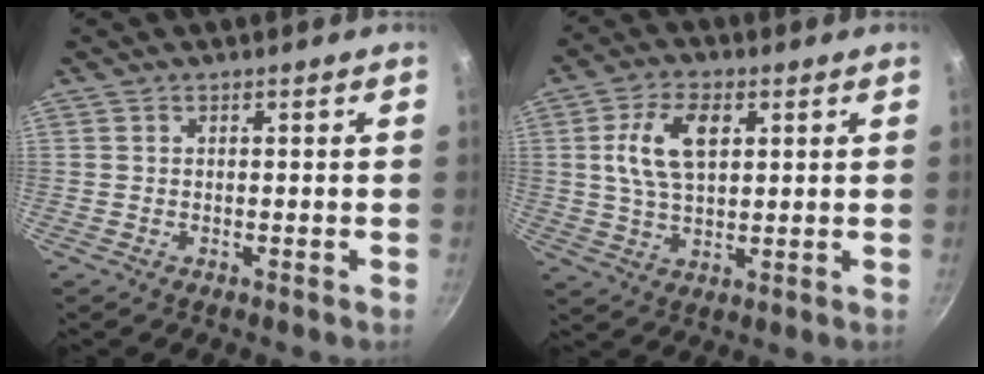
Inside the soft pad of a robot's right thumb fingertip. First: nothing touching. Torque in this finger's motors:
{"motor_torque": [0.21, 0.23, 0.71, 0.71, 0.09]}